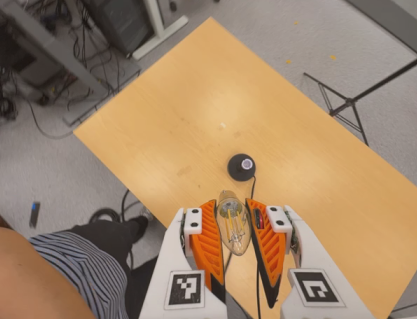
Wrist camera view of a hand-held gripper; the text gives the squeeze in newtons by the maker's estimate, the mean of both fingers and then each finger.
{"total": 21.8, "left": 24.0, "right": 19.6}